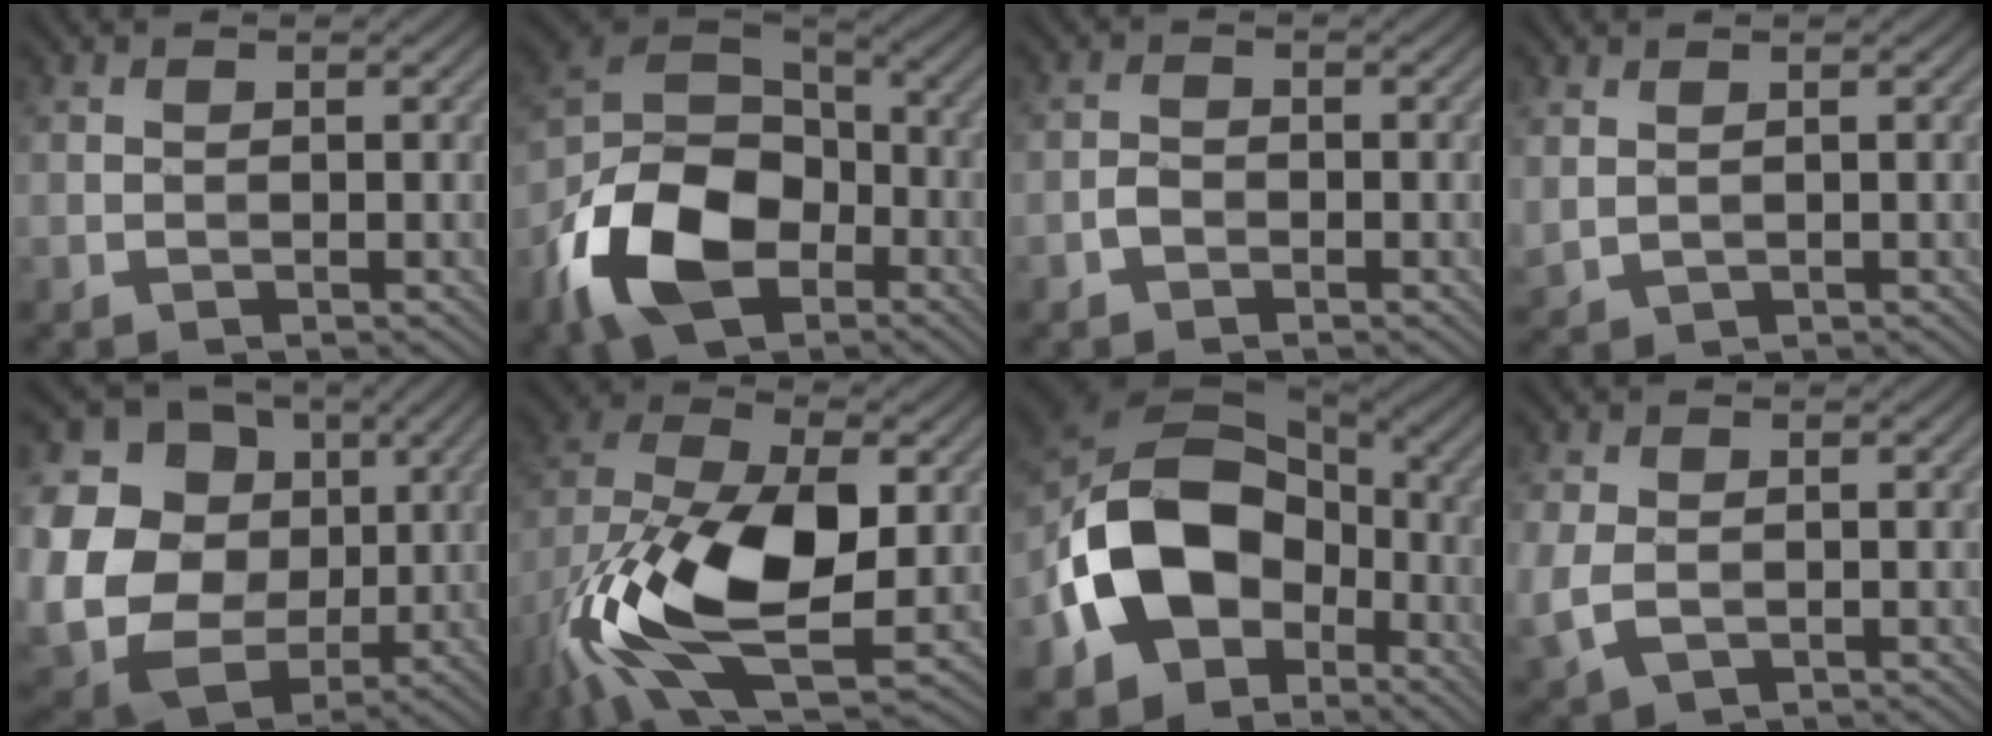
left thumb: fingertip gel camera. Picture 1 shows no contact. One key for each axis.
{"total": 14.6, "fx": -6.7, "fy": 9.1, "fz": 9.2, "tx": -0.207, "ty": -0.029, "tz": -0.142}
{"total": 1.6, "fx": -0.9, "fy": 1.0, "fz": 0.7, "tx": -0.012, "ty": 0.003, "tz": -0.022}
{"total": 1.3, "fx": 0.8, "fy": 0.6, "fz": 0.9, "tx": -0.027, "ty": -0.002, "tz": 0.022}
{"total": 18.5, "fx": 1.6, "fy": 16.2, "fz": 8.8, "tx": -0.247, "ty": -0.004, "tz": 0.045}
{"total": 16.6, "fx": -4.2, "fy": 8.1, "fz": 13.9, "tx": -0.291, "ty": -0.009, "tz": -0.079}
{"total": 15.6, "fx": -4.7, "fy": 11.7, "fz": 9.2, "tx": -0.183, "ty": -0.018, "tz": -0.097}
{"total": 5.1, "fx": -0.8, "fy": 3.6, "fz": 3.4, "tx": -0.101, "ty": -0.013, "tz": -0.016}